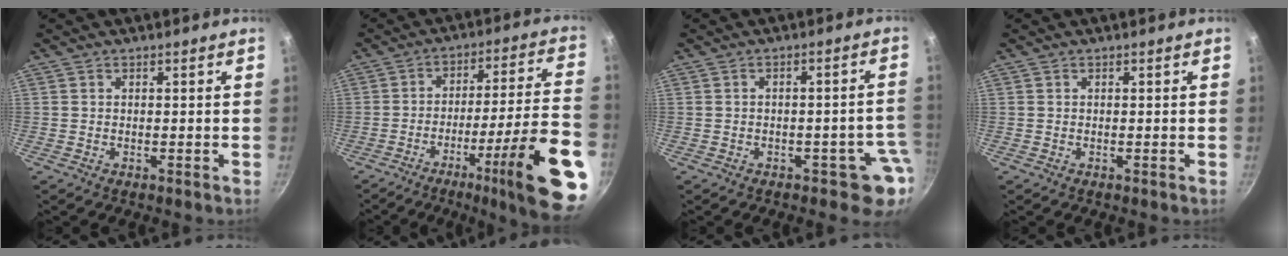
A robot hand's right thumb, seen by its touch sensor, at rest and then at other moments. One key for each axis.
{"total": 22.7, "fx": -10.5, "fy": 2.9, "fz": 20.0, "tx": -0.260, "ty": 0.045, "tz": -0.154}
{"total": 5.4, "fx": -2.2, "fy": 3.2, "fz": 3.8, "tx": 0.007, "ty": 0.030, "tz": -0.022}
{"total": 0.0}